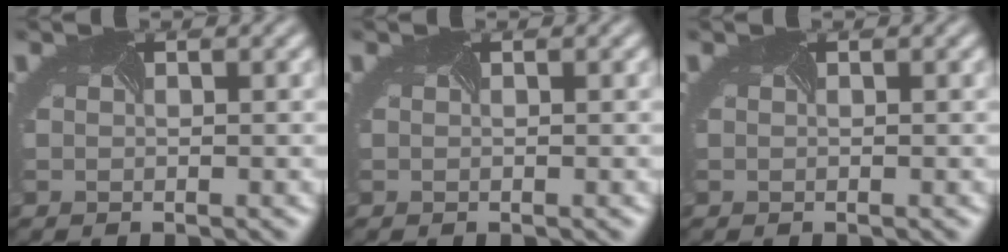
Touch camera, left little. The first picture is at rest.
{"total": 0.0}
{"total": 0.0}